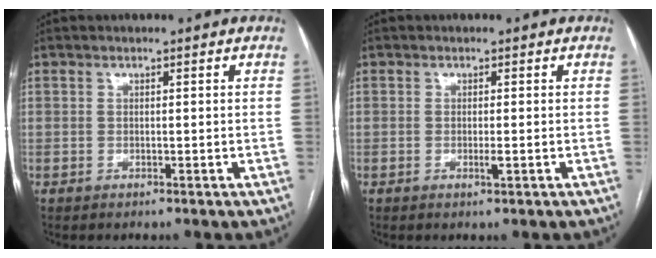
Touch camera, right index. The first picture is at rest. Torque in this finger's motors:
{"motor_torque": [0.18, 0.06, 0.11, 0.04]}